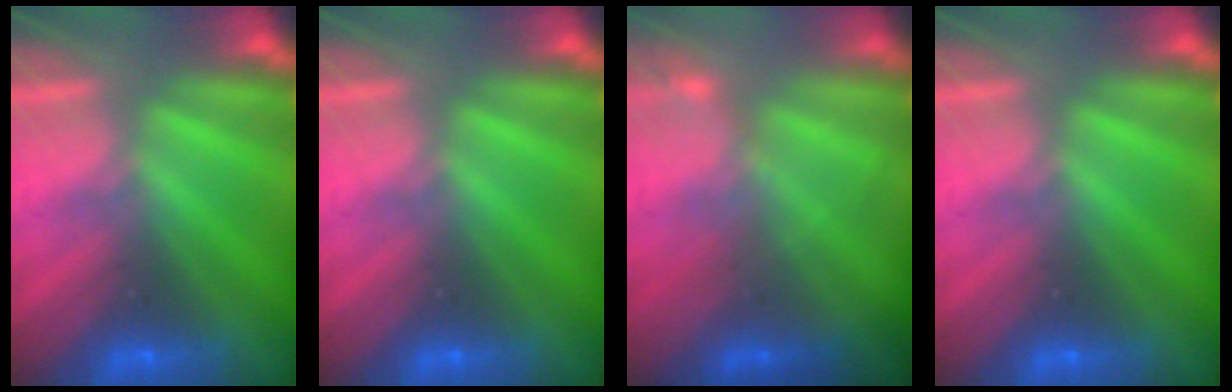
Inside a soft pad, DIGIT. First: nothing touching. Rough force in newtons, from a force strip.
{"total": 0.0}
{"total": 2.2}
{"total": 0.0}